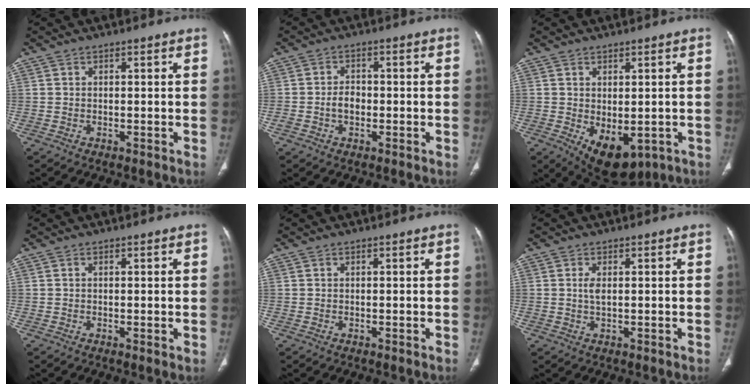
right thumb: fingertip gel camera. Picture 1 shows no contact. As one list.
[{"total": 3.1, "force": [-0.7, 2.2, 2.1], "torque": [-0.032, 0.012, -0.017]}, {"total": 9.6, "force": [-3.0, 5.4, 7.3], "torque": [-0.091, -0.003, -0.023]}, {"total": 0.7, "force": [0.1, 0.1, 0.7], "torque": [-0.017, -0.004, 0.000]}, {"total": 0.0}, {"total": 1.8, "force": [0.3, 0.7, 1.6], "torque": [-0.038, -0.002, 0.009]}]